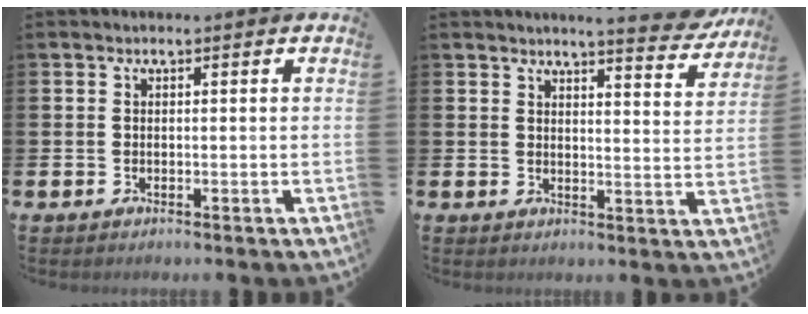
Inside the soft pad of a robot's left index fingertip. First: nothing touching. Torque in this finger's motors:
{"motor_torque": [0.83, -1.31, 0.28, 0.07]}